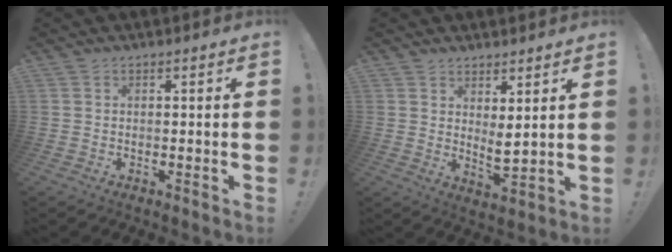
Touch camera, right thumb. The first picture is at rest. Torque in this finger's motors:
{"motor_torque": [0.79, 0.41, 0.26, 0.53, -0.05]}